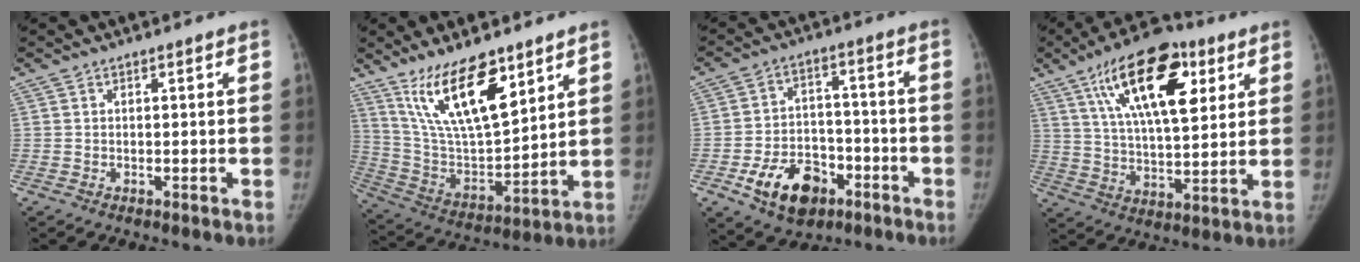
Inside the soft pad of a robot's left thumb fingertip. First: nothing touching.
{"total": 17.4, "force": [11.1, 5.9, 12.1], "torque": [-0.193, -0.059, 0.223]}
{"total": 12.8, "force": [-6.3, 8.4, 7.3], "torque": [-0.091, 0.036, -0.096]}
{"total": 20.6, "force": [9.2, 9.1, 16.0], "torque": [-0.236, -0.023, 0.155]}